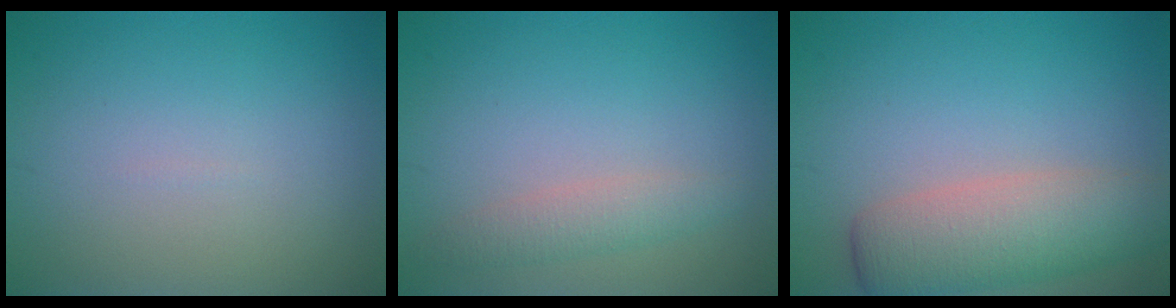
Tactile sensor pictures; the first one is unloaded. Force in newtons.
{"total": 2.0, "press": 2.0, "slide": 0.1}
{"total": 6.0, "press": 6.0, "slide": 0.3}